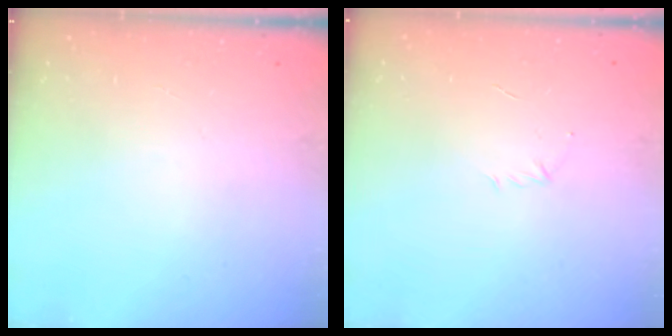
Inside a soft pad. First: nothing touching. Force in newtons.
{"total": 2.9, "press": 2.8, "slide": 0.7}